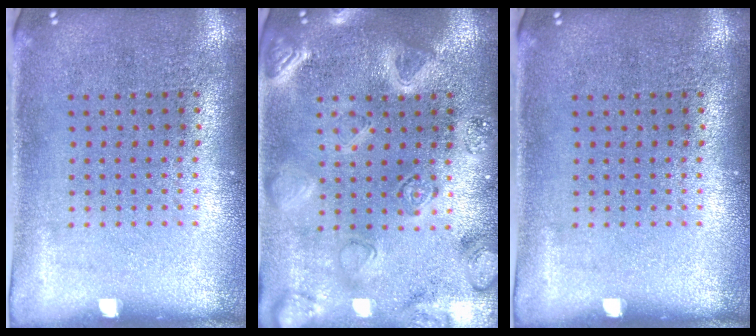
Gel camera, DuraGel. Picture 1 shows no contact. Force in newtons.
{"total": 3.0, "press": 2.9, "slide": 0.8}
{"total": 0.0}